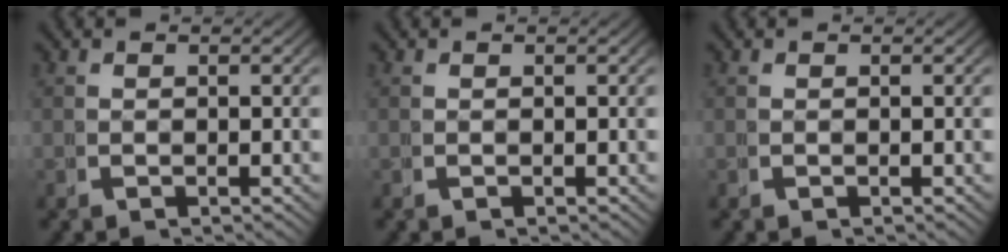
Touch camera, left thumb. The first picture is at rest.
{"total": 0.0}
{"total": 0.0}